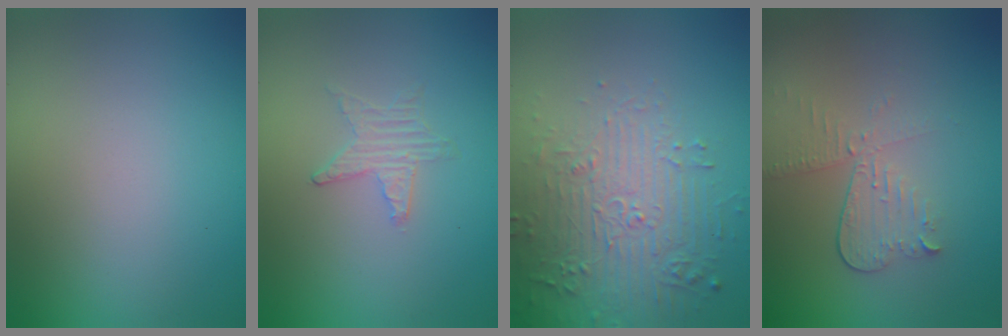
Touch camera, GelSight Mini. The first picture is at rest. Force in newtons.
{"total": 0.5, "press": 0.5, "slide": 0.1}
{"total": 5.2, "press": 4.0, "slide": 3.3}
{"total": 3.0, "press": 2.7, "slide": 1.5}